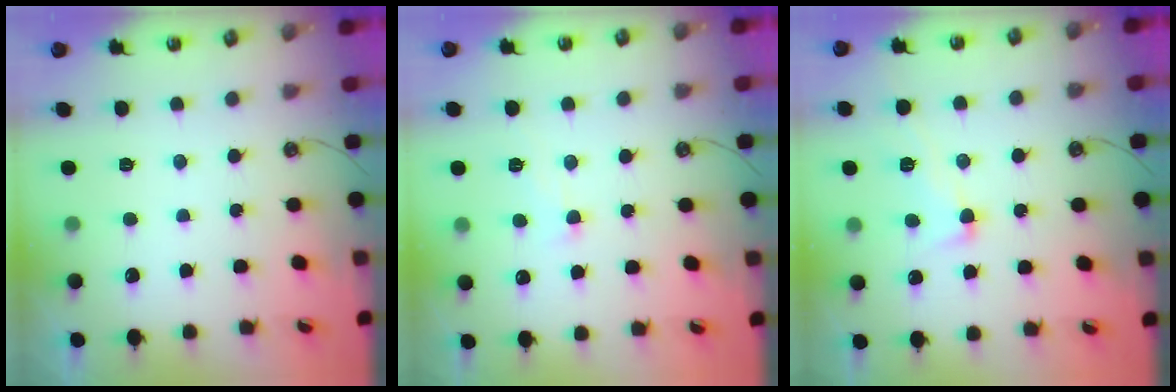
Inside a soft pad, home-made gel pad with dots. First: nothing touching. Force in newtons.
{"total": 2.0, "press": 1.9, "slide": 0.6}
{"total": 2.9, "press": 2.9, "slide": 0.4}